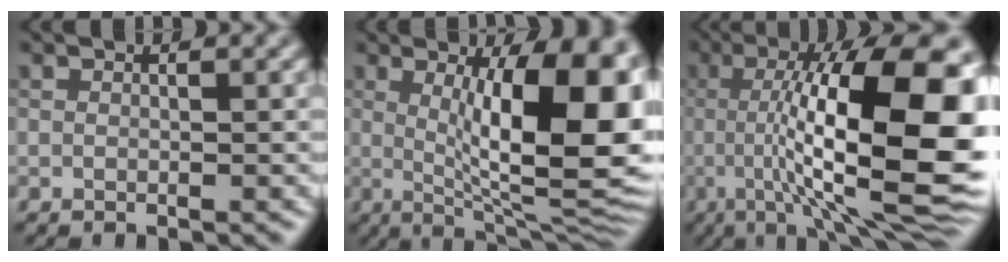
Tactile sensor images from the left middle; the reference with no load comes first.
{"total": 14.4, "force": [1.6, 4.3, 13.6], "torque": [-0.163, -0.002, 0.024]}
{"total": 15.8, "force": [-0.6, 4.1, 15.2], "torque": [-0.216, 0.019, -0.010]}